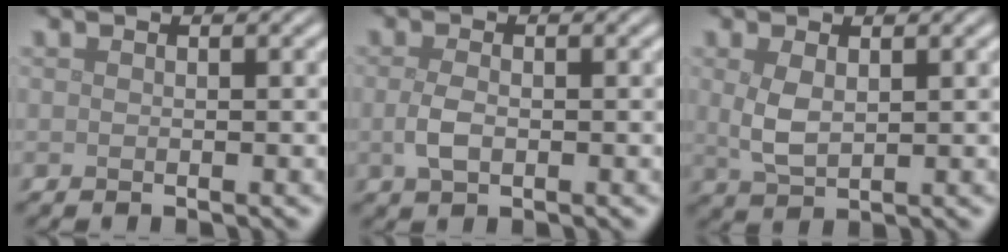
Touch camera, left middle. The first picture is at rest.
{"total": 2.1, "force": [-0.3, 1.2, 1.7], "torque": [-0.041, -0.003, -0.006]}
{"total": 2.6, "force": [0.6, 1.4, 2.2], "torque": [-0.054, -0.003, 0.018]}